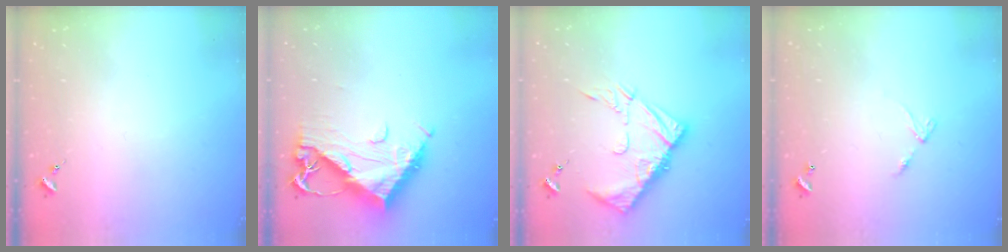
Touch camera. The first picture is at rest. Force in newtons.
{"total": 13.6, "press": 13.6, "slide": 1.1}
{"total": 15.2, "press": 15.2, "slide": 1.5}
{"total": 4.7, "press": 4.7, "slide": 0.4}